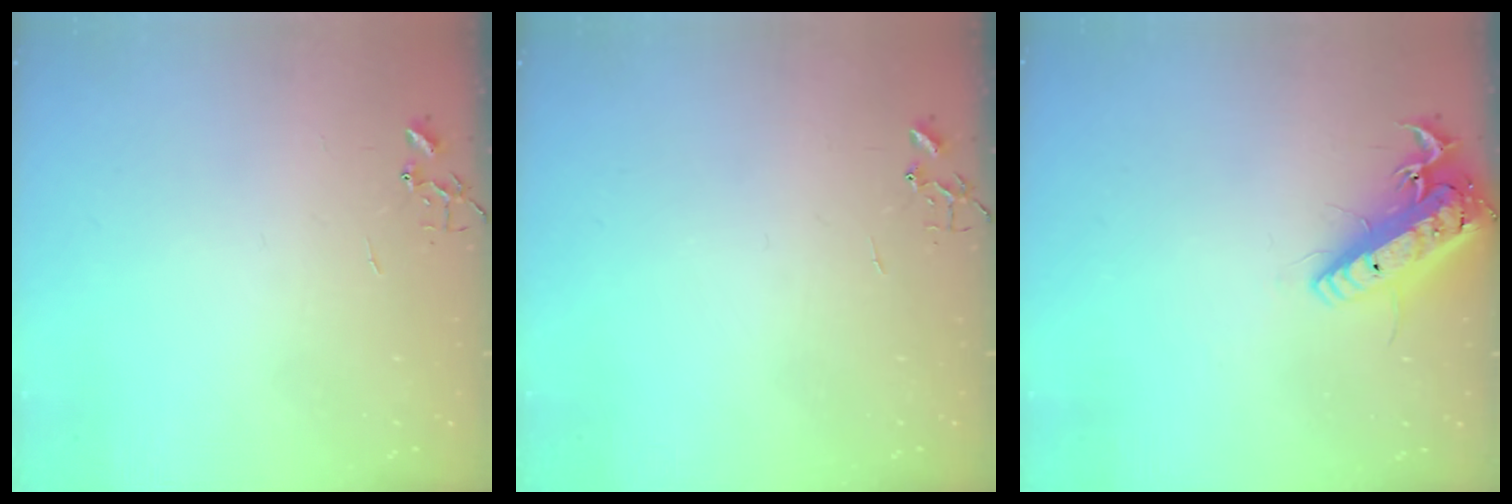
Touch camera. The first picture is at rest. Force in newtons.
{"total": 0.0}
{"total": 17.6, "press": 17.2, "slide": 3.6}